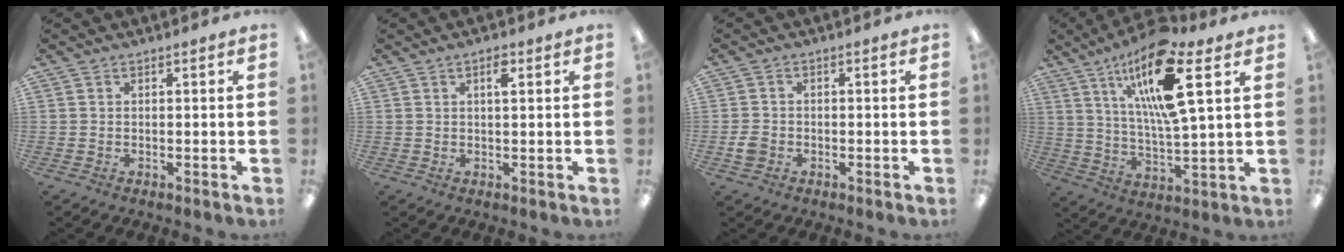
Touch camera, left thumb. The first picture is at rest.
{"total": 2.6, "force": [1.4, 0.8, 2.0], "torque": [-0.029, 0.000, 0.019]}
{"total": 2.7, "force": [-0.8, 2.2, 1.3], "torque": [-0.021, 0.007, -0.015]}
{"total": 18.6, "force": [9.9, 4.8, 15.0], "torque": [-0.276, -0.033, 0.154]}